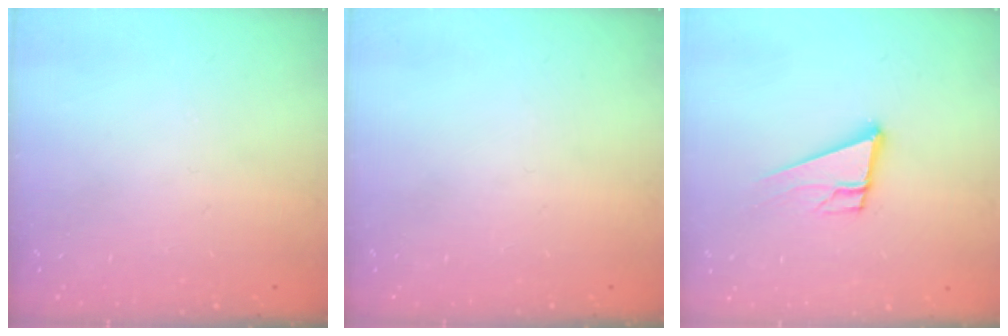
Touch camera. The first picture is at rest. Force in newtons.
{"total": 0.0}
{"total": 10.6, "press": 10.1, "slide": 3.3}